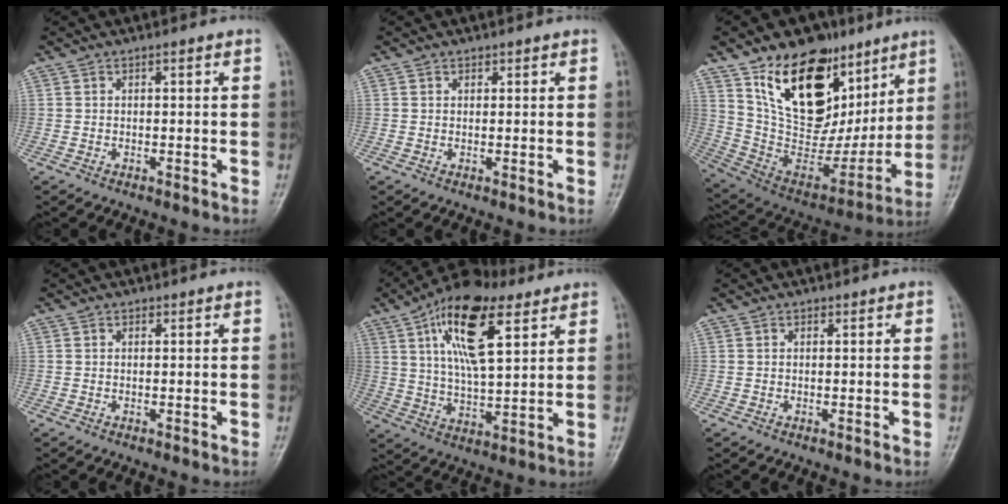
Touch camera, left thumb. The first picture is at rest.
{"total": 0.8, "force": [0.5, 0.6, 0.1], "torque": [0.007, -0.003, 0.005]}
{"total": 26.1, "force": [13.4, 16.1, 15.6], "torque": [-0.200, -0.031, 0.247]}
{"total": 0.0}
{"total": 17.2, "force": [7.8, 7.0, 13.5], "torque": [-0.217, -0.016, 0.135]}
{"total": 0.0}